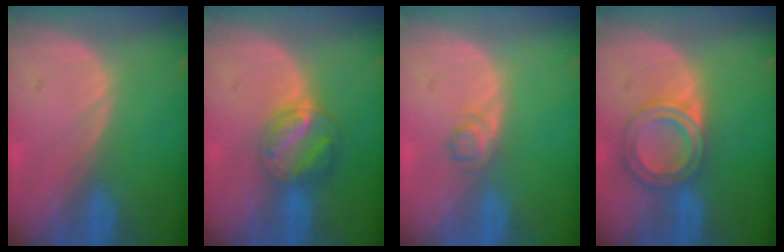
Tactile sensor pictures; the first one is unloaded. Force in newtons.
{"total": 6.4, "press": 5.6, "slide": 3.1}
{"total": 1.9, "press": 1.8, "slide": 0.2}
{"total": 6.7, "press": 5.9, "slide": 3.2}